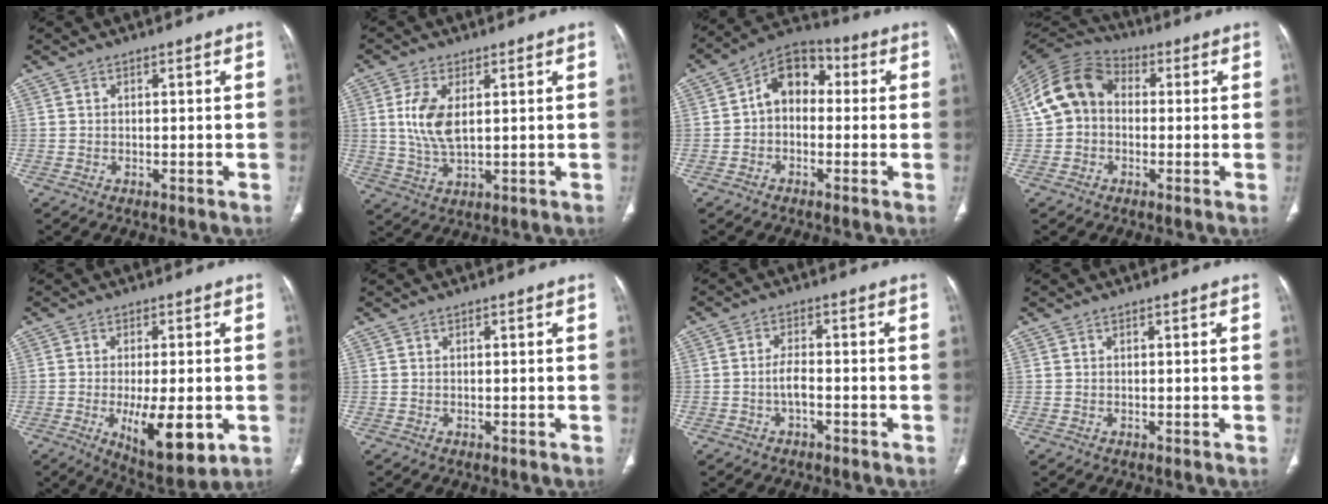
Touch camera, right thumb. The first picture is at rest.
{"total": 8.0, "force": [1.7, 3.9, 6.8], "torque": [-0.144, -0.010, 0.040]}
{"total": 9.6, "force": [0.4, 6.9, 6.6], "torque": [-0.074, 0.032, -0.013]}
{"total": 11.7, "force": [0.5, 9.3, 7.1], "torque": [-0.130, 0.035, -0.006]}
{"total": 12.2, "force": [-3.2, 4.4, 10.9], "torque": [-0.159, -0.021, -0.039]}
{"total": 0.0}
{"total": 2.9, "force": [-1.2, 1.4, 2.2], "torque": [-0.037, 0.015, -0.023]}
{"total": 0.0}